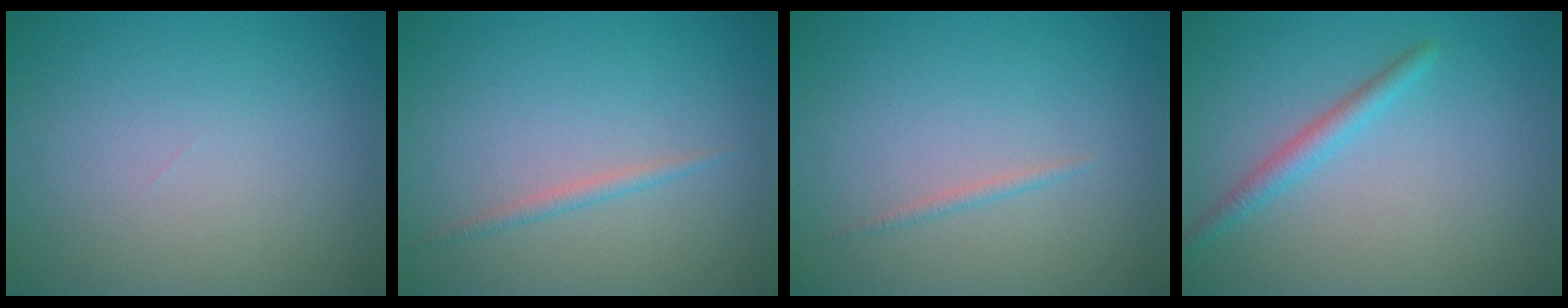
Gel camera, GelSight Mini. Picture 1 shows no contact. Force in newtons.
{"total": 1.0, "press": 1.0, "slide": 0.0}
{"total": 0.6, "press": 0.6, "slide": 0.0}
{"total": 1.9, "press": 1.9, "slide": 0.2}